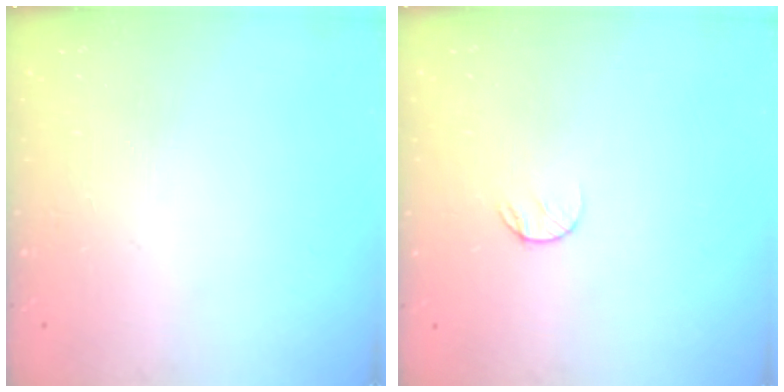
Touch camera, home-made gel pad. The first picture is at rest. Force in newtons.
{"total": 5.1, "press": 5.1, "slide": 0.4}